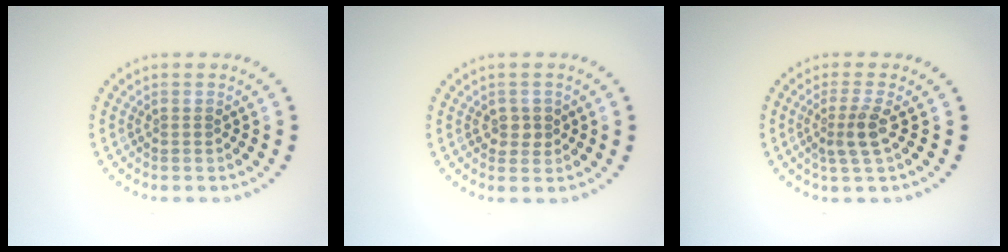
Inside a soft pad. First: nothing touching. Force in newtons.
{"total": 1.5, "press": 1.4, "slide": 0.4}
{"total": 2.5, "press": 1.9, "slide": 1.5}